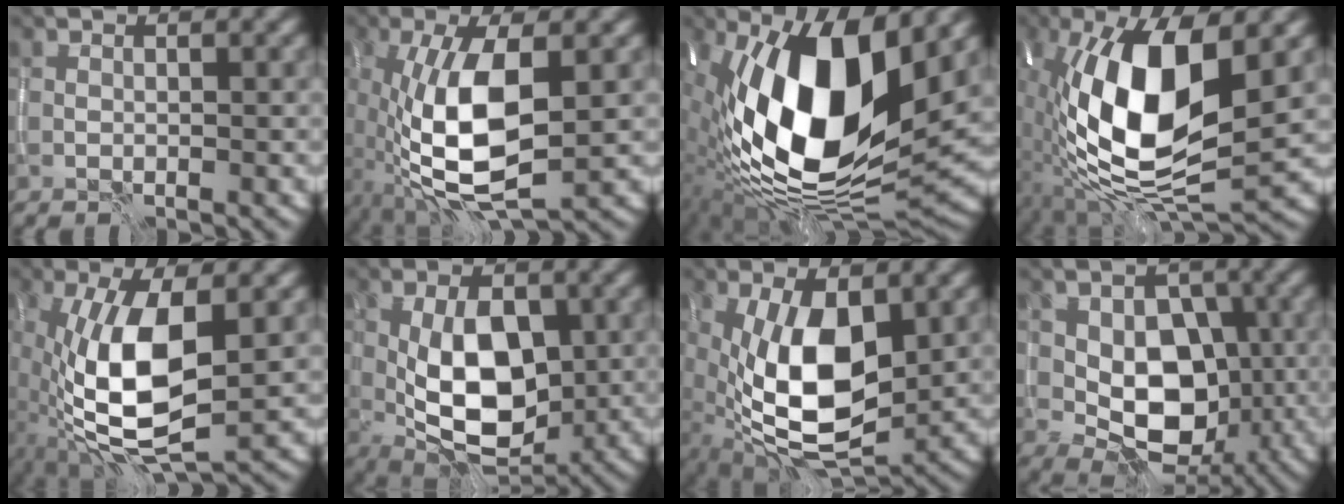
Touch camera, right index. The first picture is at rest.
{"total": 9.6, "force": [-1.5, 3.8, 8.7], "torque": [-0.179, 0.000, -0.029]}
{"total": 18.2, "force": [0.7, 7.7, 16.5], "torque": [-0.291, -0.004, 0.007]}
{"total": 14.3, "force": [-0.6, 5.8, 13.0], "torque": [-0.240, 0.006, -0.022]}
{"total": 10.6, "force": [-1.1, 4.3, 9.6], "torque": [-0.190, 0.000, -0.024]}
{"total": 9.2, "force": [-0.9, 5.0, 7.7], "torque": [-0.137, -0.004, -0.015]}
{"total": 10.7, "force": [-0.3, 5.1, 9.4], "torque": [-0.177, -0.011, -0.001]}
{"total": 7.8, "force": [-0.7, 5.5, 5.5], "torque": [-0.070, -0.002, -0.013]}